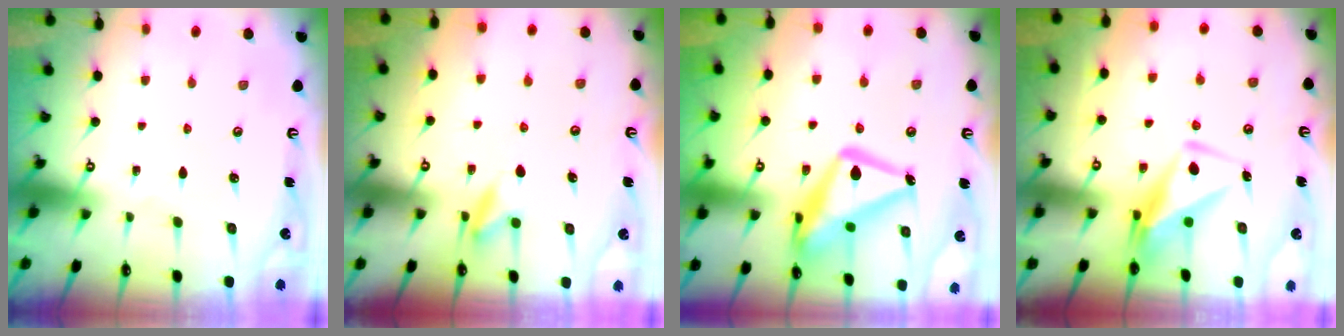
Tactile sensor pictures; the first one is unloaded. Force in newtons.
{"total": 7.8, "press": 7.7, "slide": 1.1}
{"total": 19.7, "press": 19.7, "slide": 1.8}
{"total": 10.0, "press": 10.0, "slide": 1.2}